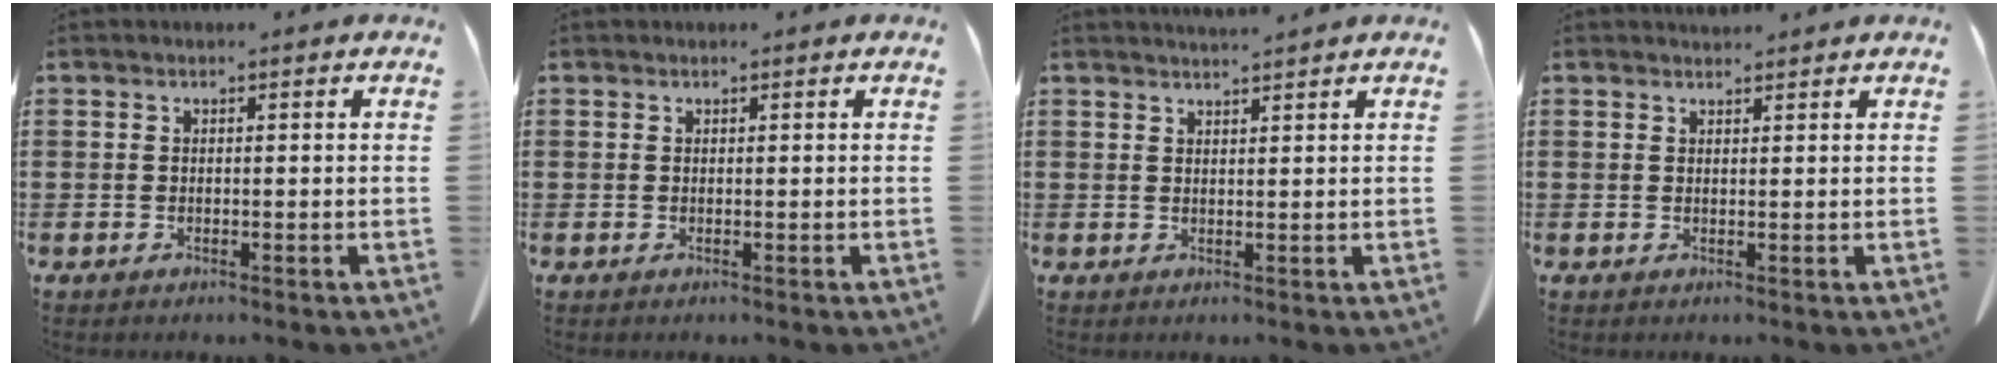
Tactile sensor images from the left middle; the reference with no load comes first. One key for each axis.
{"total": 0.0}
{"total": 1.6, "fx": 1.6, "fy": -0.3, "fz": 0.2, "tx": -0.007, "ty": -0.001, "tz": 0.031}
{"total": 1.1, "fx": 1.1, "fy": 0.2, "fz": 0.1, "tx": -0.003, "ty": 0.001, "tz": 0.021}